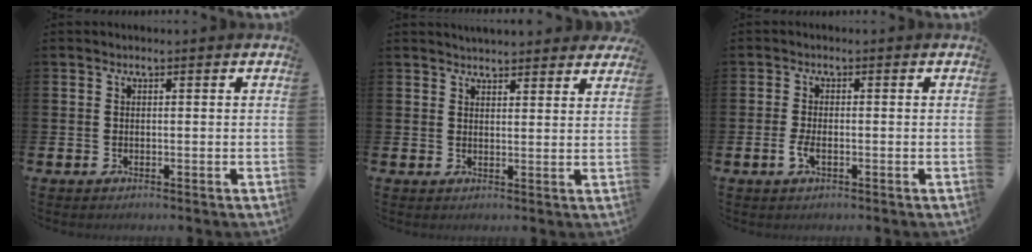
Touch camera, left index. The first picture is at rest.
{"total": 3.7, "force": [3.7, 0.5, 0.2], "torque": [-0.005, -0.017, 0.068]}
{"total": 2.2, "force": [-0.7, 0.9, 1.9], "torque": [-0.034, 0.001, -0.012]}